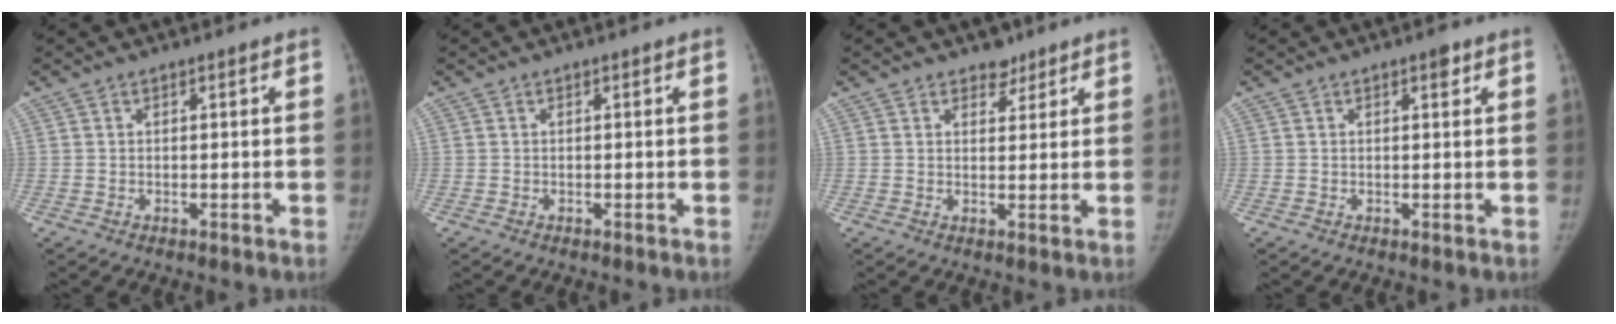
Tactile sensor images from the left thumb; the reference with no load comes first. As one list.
[{"total": 0.0}, {"total": 3.1, "force": [2.4, 1.9, 0.7], "torque": [0.009, -0.015, 0.034]}, {"total": 1.6, "force": [0.9, 0.6, 1.2], "torque": [-0.011, -0.002, 0.012]}]